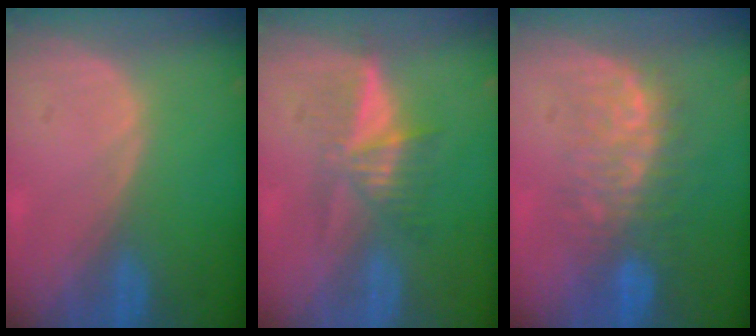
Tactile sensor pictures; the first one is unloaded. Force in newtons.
{"total": 5.2, "press": 4.8, "slide": 1.8}
{"total": 7.8, "press": 7.6, "slide": 1.7}